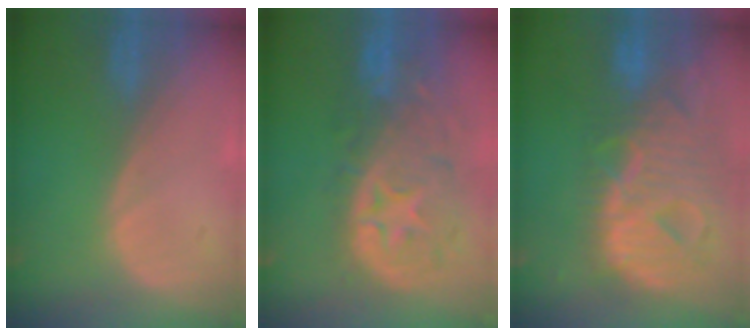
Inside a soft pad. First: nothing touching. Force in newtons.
{"total": 11.4, "press": 9.8, "slide": 5.7}
{"total": 13.1, "press": 11.2, "slide": 6.9}